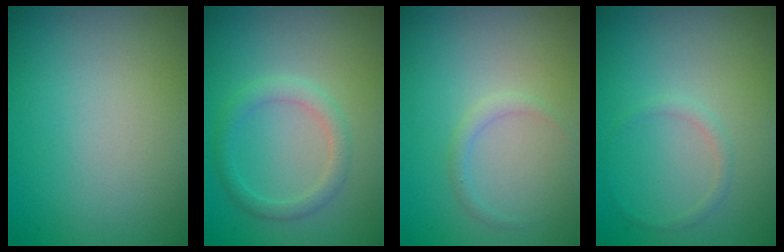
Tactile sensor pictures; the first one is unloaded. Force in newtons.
{"total": 2.0, "press": 2.0, "slide": 0.0}
{"total": 1.1, "press": 1.1, "slide": 0.0}
{"total": 0.8, "press": 0.8, "slide": 0.1}